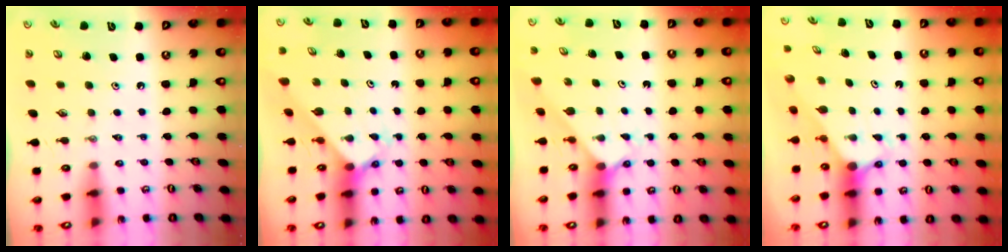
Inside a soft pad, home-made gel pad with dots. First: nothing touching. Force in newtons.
{"total": 2.3, "press": 2.3, "slide": 0.2}
{"total": 2.1, "press": 2.1, "slide": 0.3}
{"total": 2.7, "press": 2.7, "slide": 0.0}